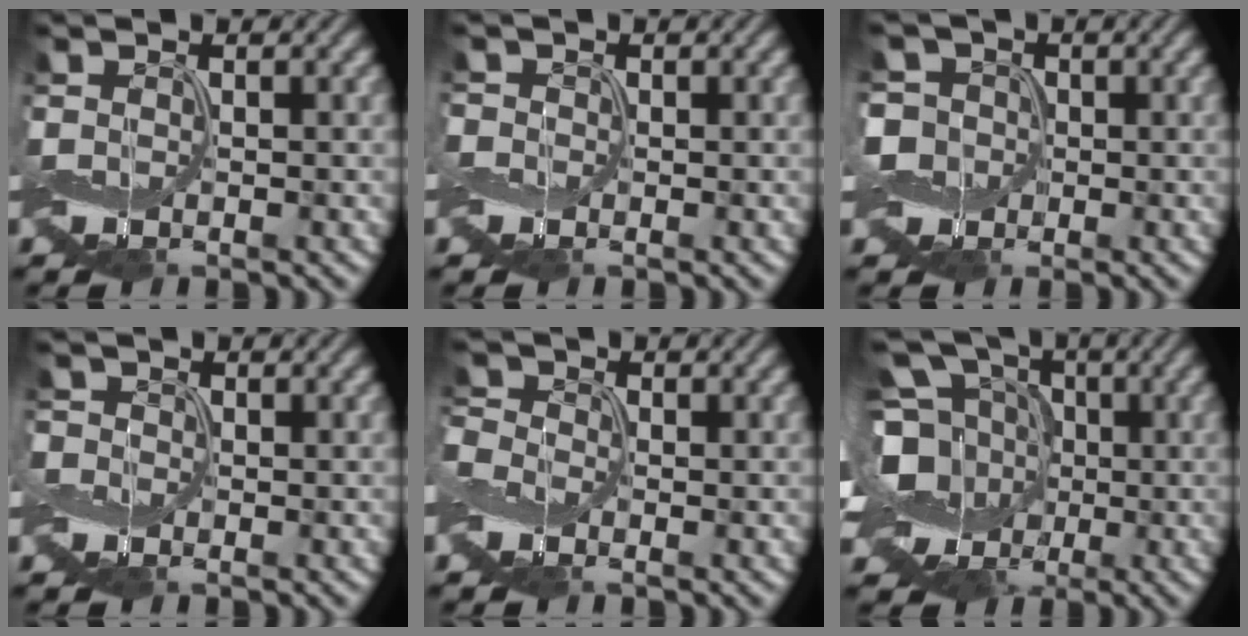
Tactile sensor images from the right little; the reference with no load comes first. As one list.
[{"total": 0.7, "force": [-0.4, 0.4, -0.5], "torque": [0.012, 0.001, -0.007]}, {"total": 2.9, "force": [-0.6, 2.8, 0.5], "torque": [-0.016, 0.009, -0.021]}, {"total": 1.0, "force": [-0.5, 0.7, -0.5], "torque": [0.009, 0.003, -0.013]}, {"total": 1.7, "force": [-1.1, 1.3, 0.3], "torque": [-0.011, 0.003, -0.029]}, {"total": 10.8, "force": [-0.8, 9.1, 5.8], "torque": [-0.131, 0.008, -0.030]}]